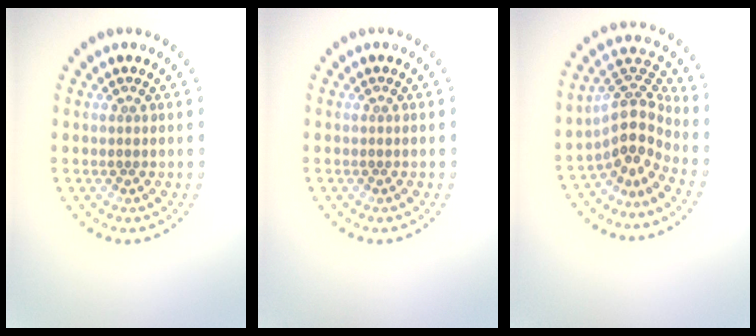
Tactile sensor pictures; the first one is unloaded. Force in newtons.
{"total": 0.0}
{"total": 4.0, "press": 2.8, "slide": 2.9}